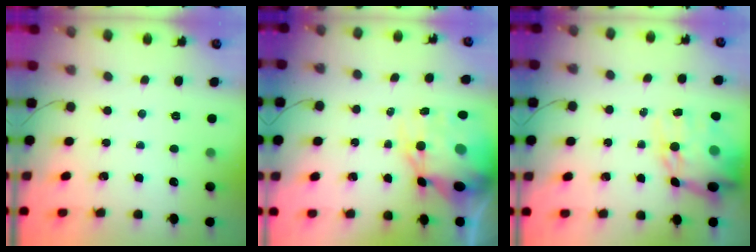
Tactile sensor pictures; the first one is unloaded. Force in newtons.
{"total": 13.6, "press": 13.2, "slide": 3.5}
{"total": 14.8, "press": 14.4, "slide": 3.4}